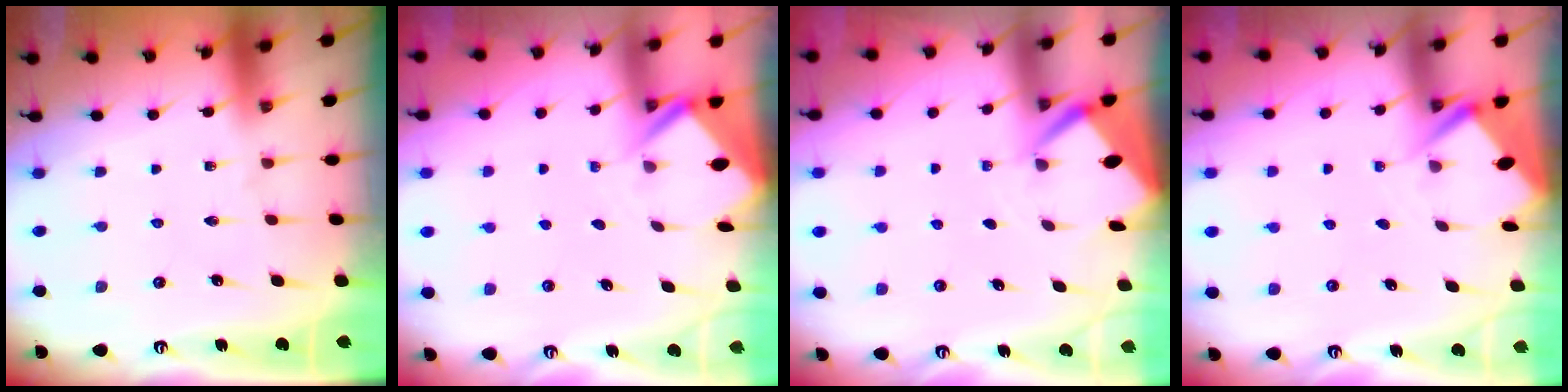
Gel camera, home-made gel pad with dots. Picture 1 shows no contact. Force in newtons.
{"total": 2.6, "press": 2.6, "slide": 0.1}
{"total": 2.7, "press": 2.7, "slide": 0.3}
{"total": 2.7, "press": 2.7, "slide": 0.3}